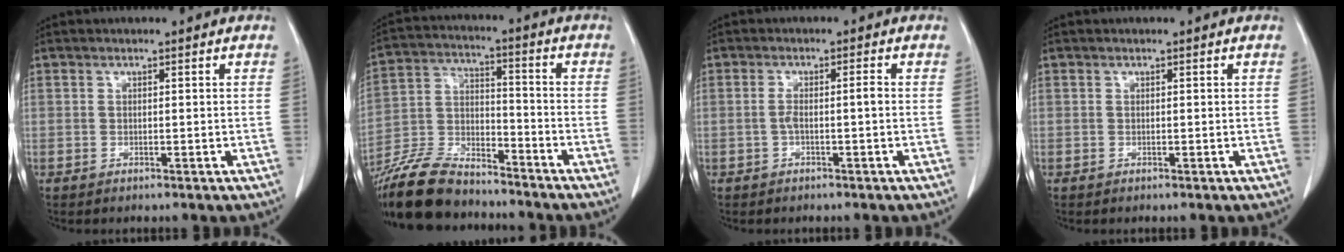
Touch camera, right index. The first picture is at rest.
{"total": 14.0, "force": [-12.5, 4.1, 4.9], "torque": [-0.097, 0.001, -0.228]}
{"total": 2.3, "force": [-0.5, 0.1, 2.3], "torque": [-0.043, 0.006, -0.007]}
{"total": 0.0}